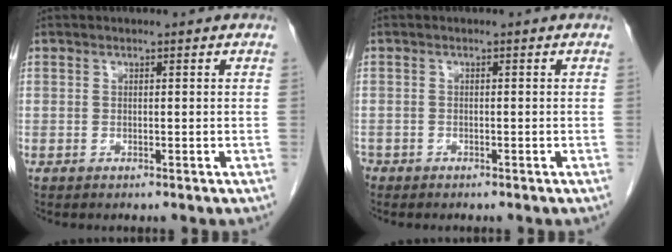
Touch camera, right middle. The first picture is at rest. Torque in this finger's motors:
{"motor_torque": [0.54, -0.65, 0.01, -0.08]}